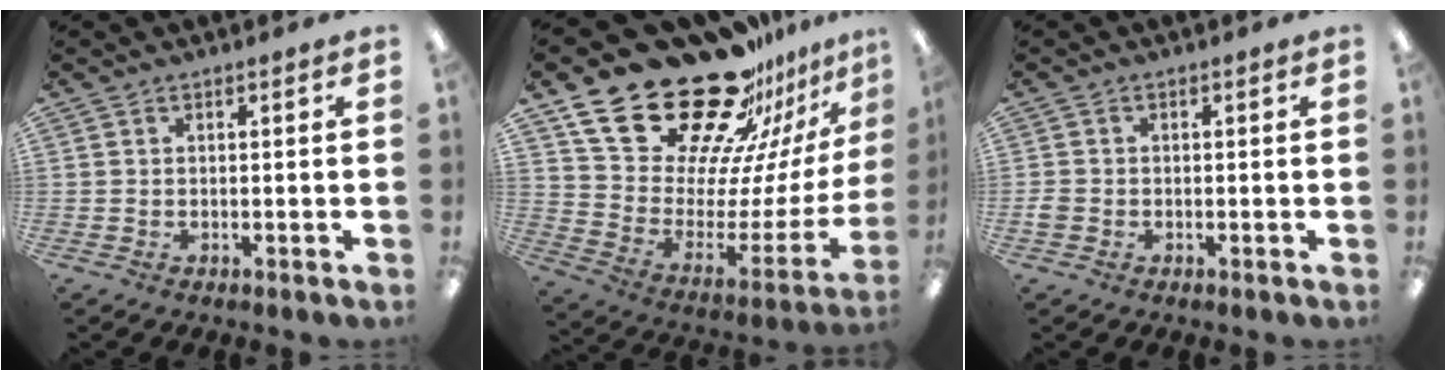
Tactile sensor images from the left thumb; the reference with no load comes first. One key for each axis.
{"total": 30.5, "fx": 22.4, "fy": 14.0, "fz": 15.1, "tx": -0.233, "ty": -0.159, "tz": 0.422}
{"total": 1.9, "fx": -0.7, "fy": 1.6, "fz": 0.7, "tx": -0.009, "ty": 0.002, "tz": -0.012}